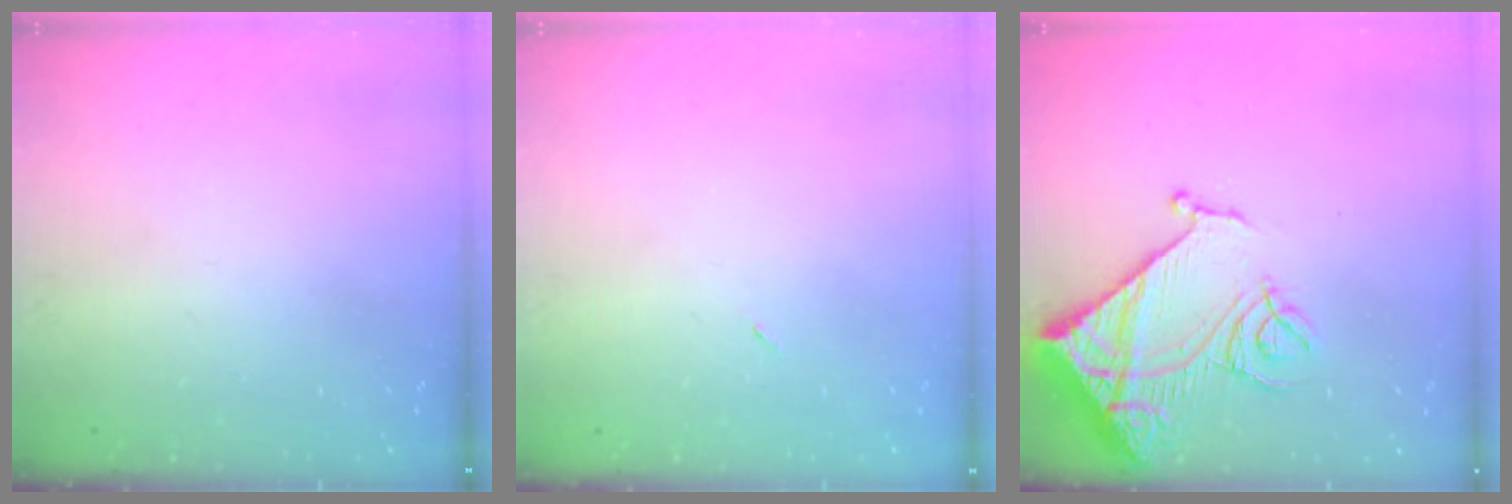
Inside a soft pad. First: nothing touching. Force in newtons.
{"total": 2.3, "press": 1.9, "slide": 1.2}
{"total": 16.9, "press": 16.9, "slide": 1.6}